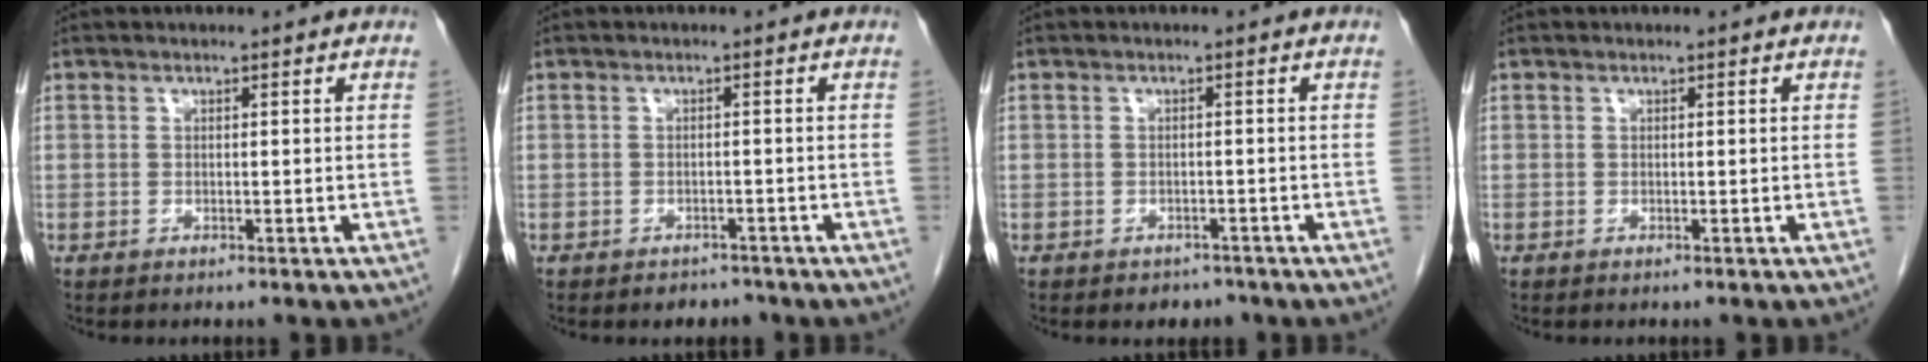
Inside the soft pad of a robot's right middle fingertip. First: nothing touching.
{"total": 2.2, "force": [-1.8, 1.2, 0.2], "torque": [-0.006, 0.004, -0.025]}
{"total": 2.3, "force": [-1.8, 1.4, 0.3], "torque": [-0.005, 0.005, -0.024]}
{"total": 0.0}